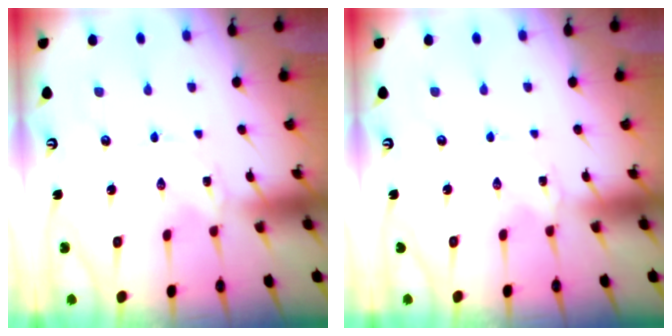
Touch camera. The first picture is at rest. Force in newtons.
{"total": 0.7, "press": 0.7, "slide": 0.1}